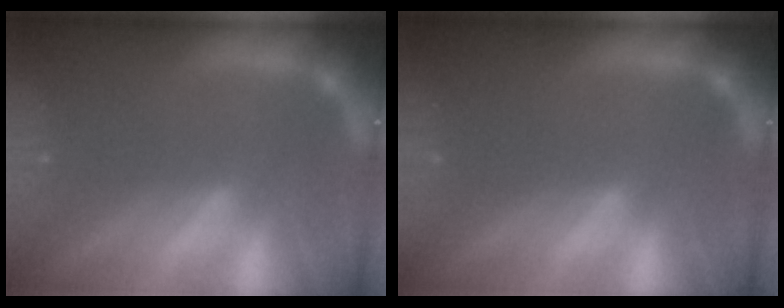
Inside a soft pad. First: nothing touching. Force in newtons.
{"total": 0.0}